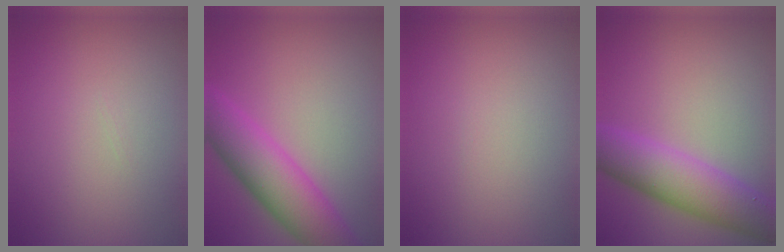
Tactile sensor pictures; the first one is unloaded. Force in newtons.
{"total": 7.0, "press": 7.0, "slide": 0.2}
{"total": 0.0}
{"total": 6.9, "press": 6.9, "slide": 0.6}